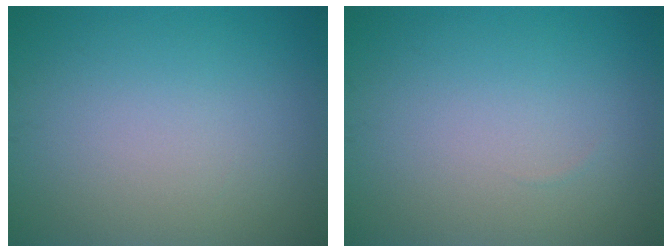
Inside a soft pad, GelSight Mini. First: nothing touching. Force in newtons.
{"total": 0.0}